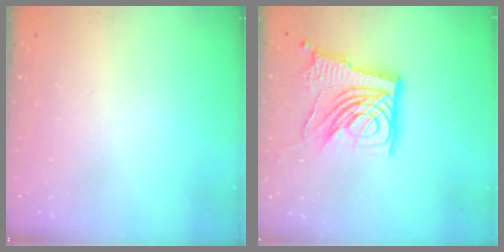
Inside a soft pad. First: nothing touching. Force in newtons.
{"total": 17.1, "press": 16.9, "slide": 2.3}